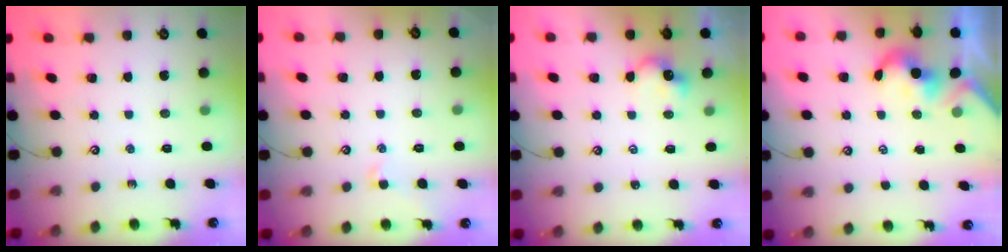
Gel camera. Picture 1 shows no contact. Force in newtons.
{"total": 1.0, "press": 0.8, "slide": 0.6}
{"total": 1.1, "press": 1.1, "slide": 0.3}
{"total": 1.0, "press": 0.9, "slide": 0.5}